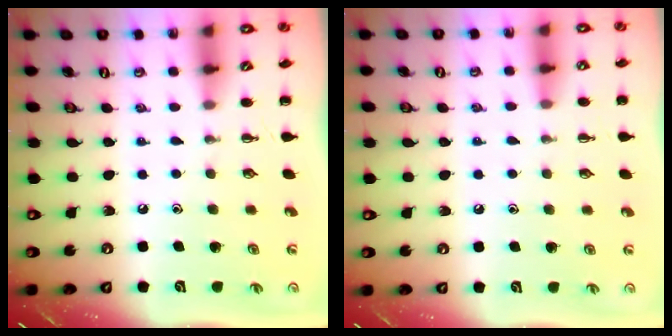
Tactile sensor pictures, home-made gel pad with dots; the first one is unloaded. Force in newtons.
{"total": 3.3, "press": 3.0, "slide": 1.2}